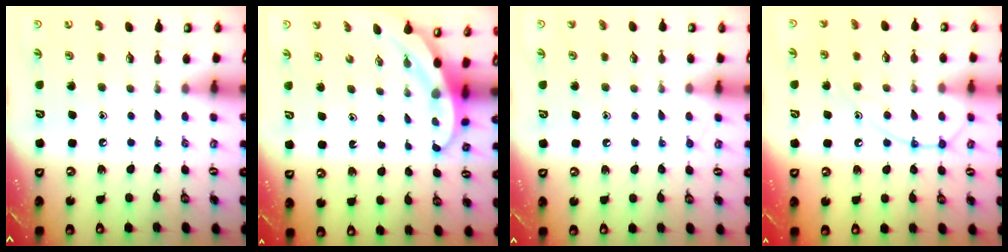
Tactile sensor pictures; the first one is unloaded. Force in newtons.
{"total": 3.2, "press": 3.2, "slide": 0.1}
{"total": 6.1, "press": 6.1, "slide": 0.6}
{"total": 13.1, "press": 13.0, "slide": 1.2}